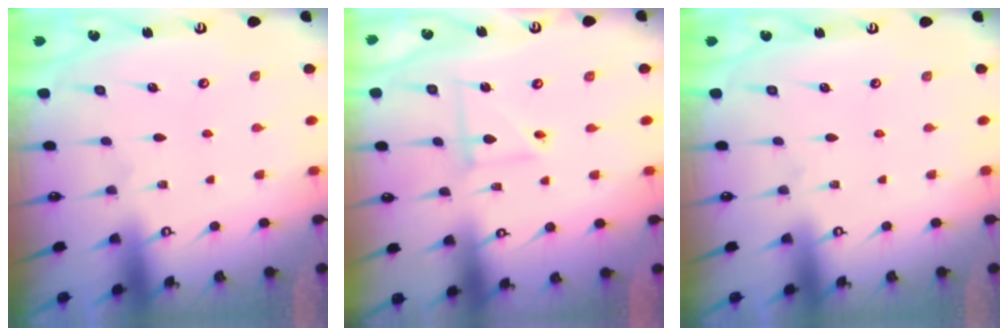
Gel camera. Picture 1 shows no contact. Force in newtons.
{"total": 5.1, "press": 5.1, "slide": 0.2}
{"total": 0.0}